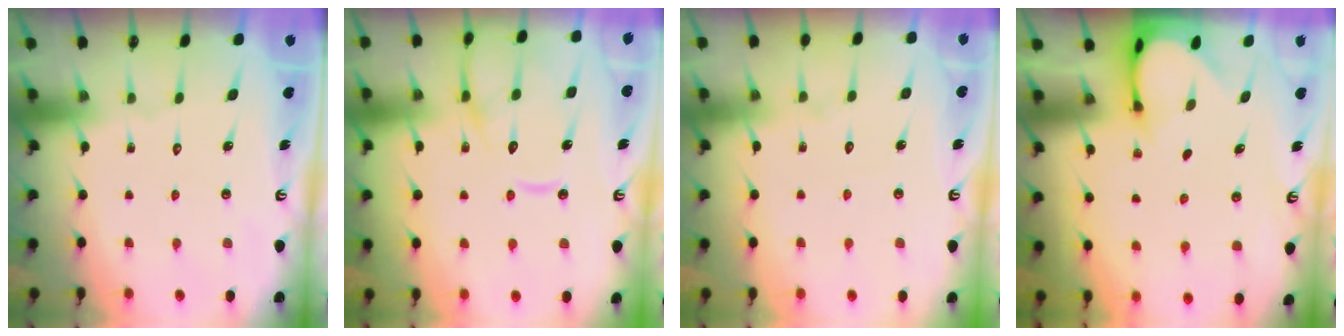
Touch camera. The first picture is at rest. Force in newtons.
{"total": 13.5, "press": 13.4, "slide": 1.5}
{"total": 3.0, "press": 3.0, "slide": 0.3}
{"total": 3.0, "press": 3.0, "slide": 0.3}